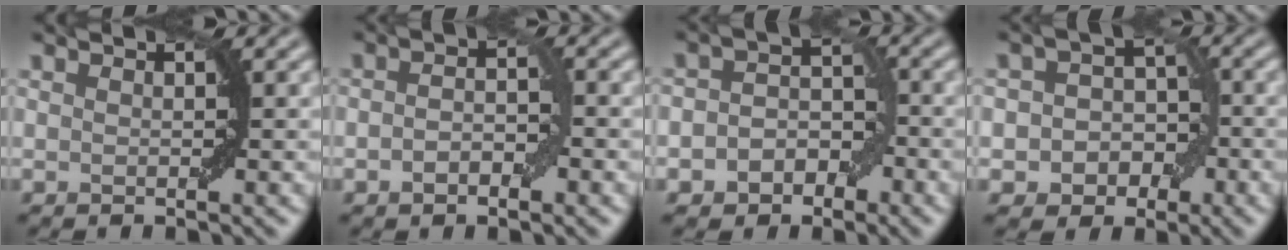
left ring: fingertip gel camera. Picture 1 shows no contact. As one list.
[{"total": 2.6, "force": [-0.7, 1.3, 2.1], "torque": [-0.037, 0.003, -0.014]}, {"total": 3.6, "force": [-1.6, 2.8, 1.7], "torque": [-0.007, 0.005, -0.037]}, {"total": 4.8, "force": [-1.5, 4.1, 2.0], "torque": [0.000, 0.012, -0.040]}]